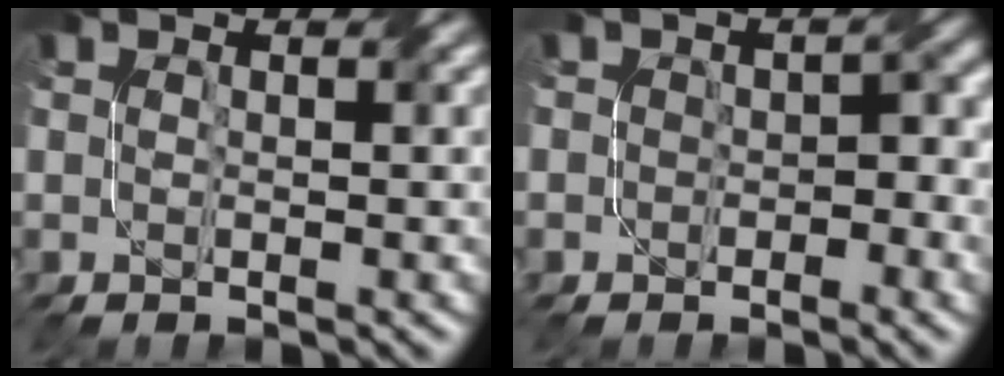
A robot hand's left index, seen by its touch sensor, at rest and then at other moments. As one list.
[{"total": 2.2, "force": [-0.9, 1.6, 1.3], "torque": [-0.010, 0.003, -0.010]}]